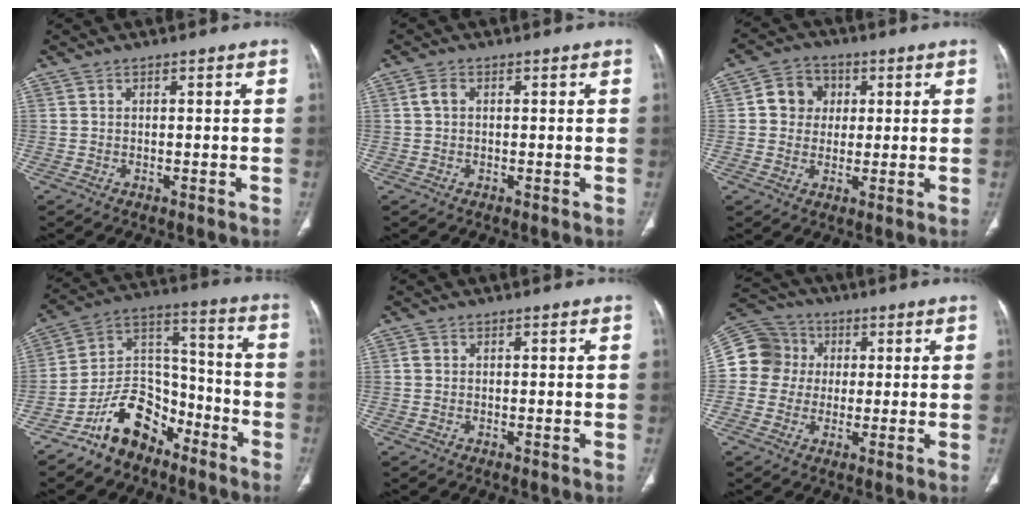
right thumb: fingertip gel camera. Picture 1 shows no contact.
{"total": 1.9, "force": [0.2, 1.3, 1.4], "torque": [-0.030, 0.005, 0.004]}
{"total": 7.3, "force": [1.4, 6.5, 3.0], "torque": [-0.015, 0.003, 0.015]}
{"total": 13.4, "force": [-9.0, 8.0, 5.8], "torque": [-0.069, 0.096, -0.170]}
{"total": 0.9, "force": [0.0, 0.8, 0.4], "torque": [-0.005, 0.002, 0.000]}
{"total": 10.8, "force": [0.9, 10.4, 2.8], "torque": [-0.034, 0.025, 0.010]}